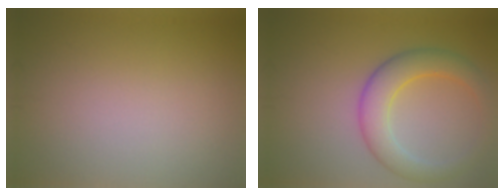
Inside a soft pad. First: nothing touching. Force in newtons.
{"total": 5.1, "press": 5.1, "slide": 0.1}